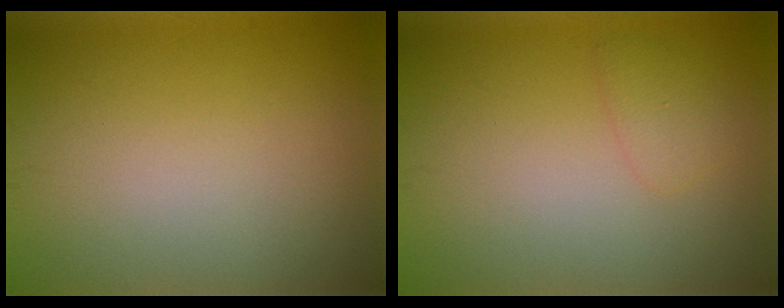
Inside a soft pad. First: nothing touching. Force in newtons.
{"total": 1.3, "press": 1.3, "slide": 0.0}